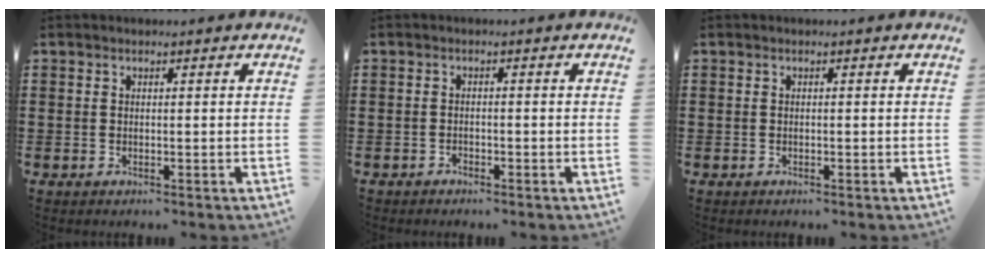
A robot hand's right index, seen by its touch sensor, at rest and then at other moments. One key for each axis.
{"total": 0.8, "fx": -0.7, "fy": 0.2, "fz": 0.0, "tx": -0.003, "ty": 0.002, "tz": -0.017}
{"total": 0.0}